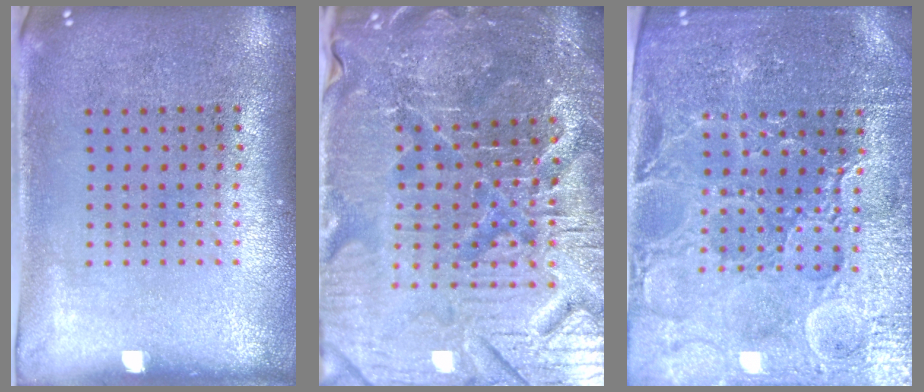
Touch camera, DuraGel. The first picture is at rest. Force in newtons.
{"total": 5.8, "press": 5.4, "slide": 2.0}
{"total": 4.2, "press": 4.1, "slide": 1.1}